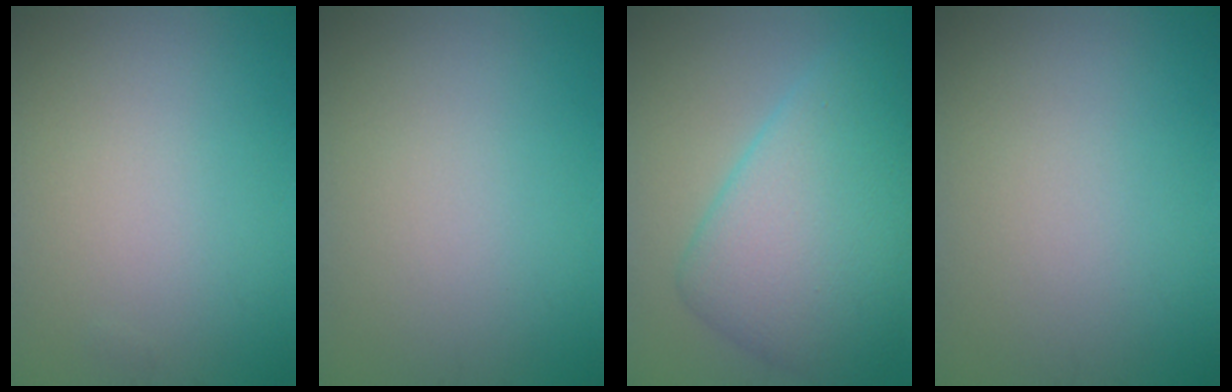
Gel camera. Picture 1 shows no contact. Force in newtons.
{"total": 0.0}
{"total": 7.8, "press": 7.8, "slide": 0.2}
{"total": 0.0}